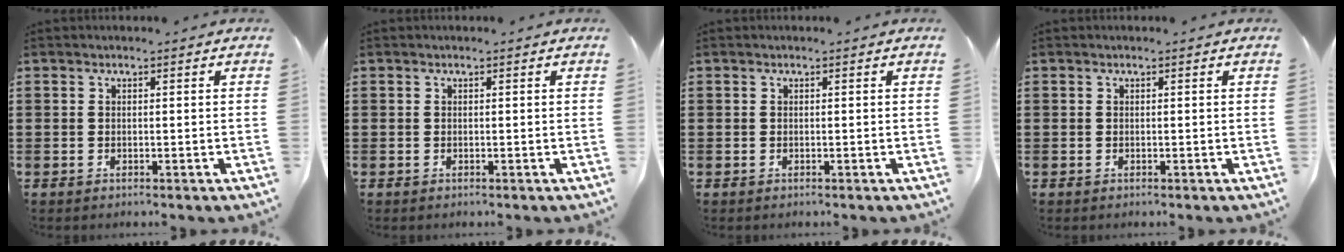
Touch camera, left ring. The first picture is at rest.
{"total": 0.0}
{"total": 0.0}
{"total": 0.0}